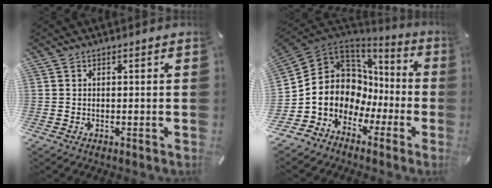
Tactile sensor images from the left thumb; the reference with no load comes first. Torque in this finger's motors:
{"motor_torque": [-0.08, 1.97, 1.42, 1.36, 0.14]}